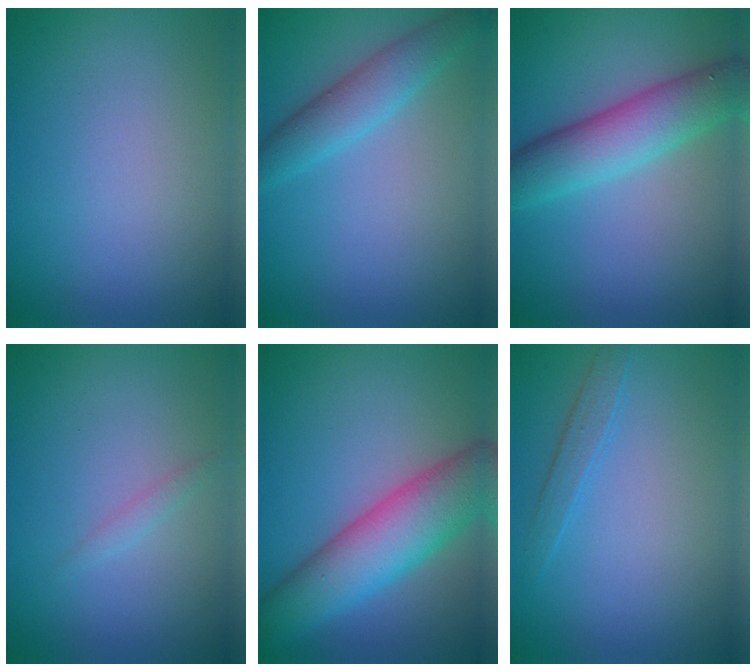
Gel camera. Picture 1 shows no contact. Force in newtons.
{"total": 3.3, "press": 3.3, "slide": 0.1}
{"total": 6.1, "press": 6.1, "slide": 0.4}
{"total": 0.8, "press": 0.8, "slide": 0.0}
{"total": 8.4, "press": 8.4, "slide": 0.3}
{"total": 1.3, "press": 1.3, "slide": 0.1}